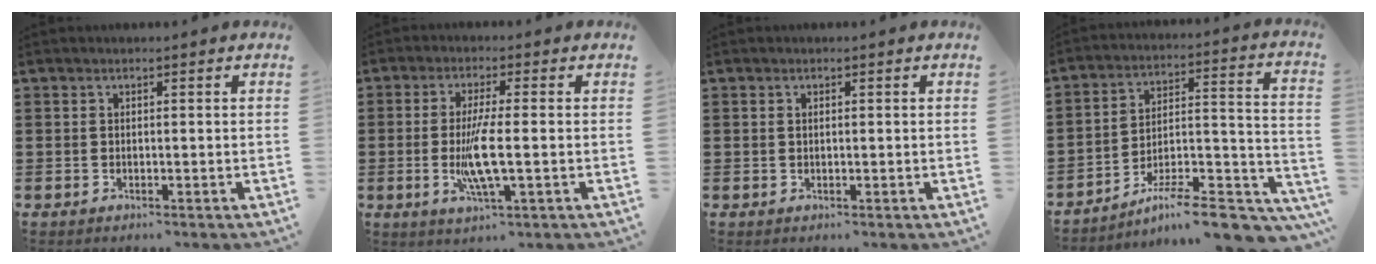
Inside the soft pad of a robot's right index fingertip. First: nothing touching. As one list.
[{"total": 6.6, "force": [-0.8, 0.8, 6.5], "torque": [-0.140, -0.019, -0.022]}, {"total": 0.5, "force": [0.2, 0.2, 0.4], "torque": [-0.010, -0.001, 0.003]}, {"total": 10.3, "force": [-8.1, 2.1, 6.0], "torque": [-0.084, 0.017, -0.150]}]